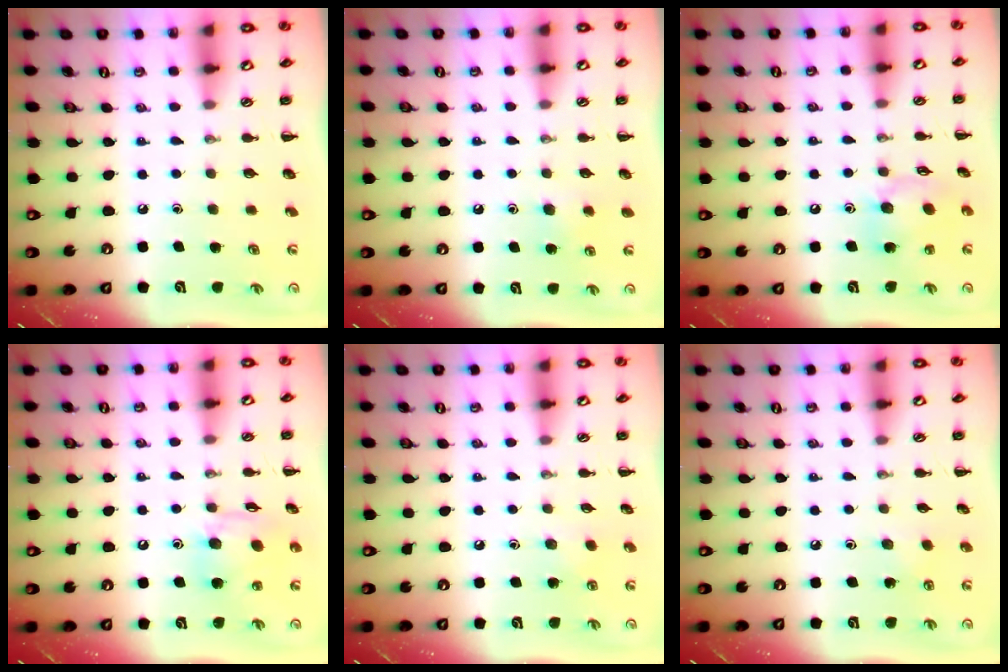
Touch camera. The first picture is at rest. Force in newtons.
{"total": 6.4, "press": 6.1, "slide": 2.0}
{"total": 11.6, "press": 11.5, "slide": 1.4}
{"total": 11.0, "press": 10.7, "slide": 2.3}
{"total": 6.2, "press": 5.9, "slide": 1.8}
{"total": 2.4, "press": 2.3, "slide": 0.8}